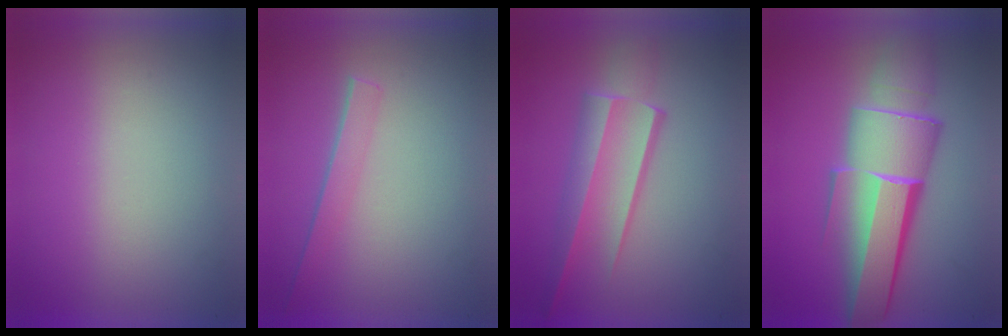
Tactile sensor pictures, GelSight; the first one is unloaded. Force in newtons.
{"total": 1.4}
{"total": 3.2}
{"total": 8.1}